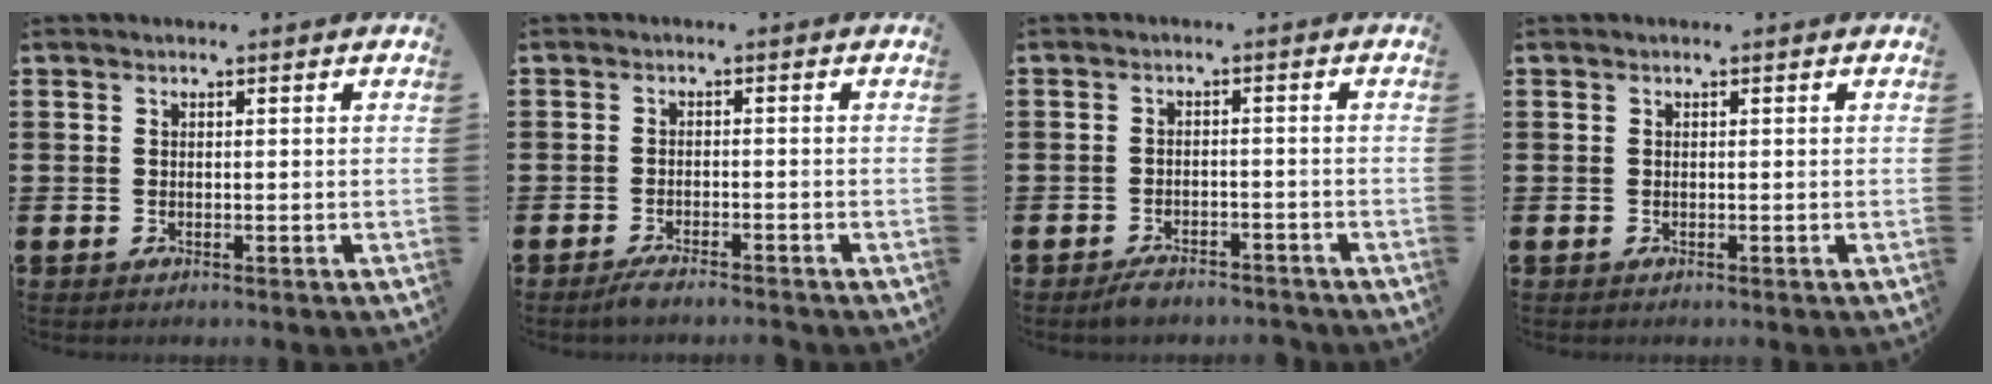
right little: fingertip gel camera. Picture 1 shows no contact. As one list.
[{"total": 1.9, "force": [-1.7, 0.0, 0.8], "torque": [-0.014, 0.004, -0.033]}, {"total": 2.2, "force": [-2.1, 0.5, 0.5], "torque": [-0.012, 0.007, -0.043]}, {"total": 0.0}]